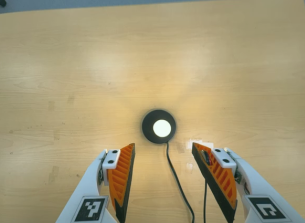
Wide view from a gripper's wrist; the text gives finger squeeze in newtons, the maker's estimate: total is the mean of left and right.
{"total": 0.0}